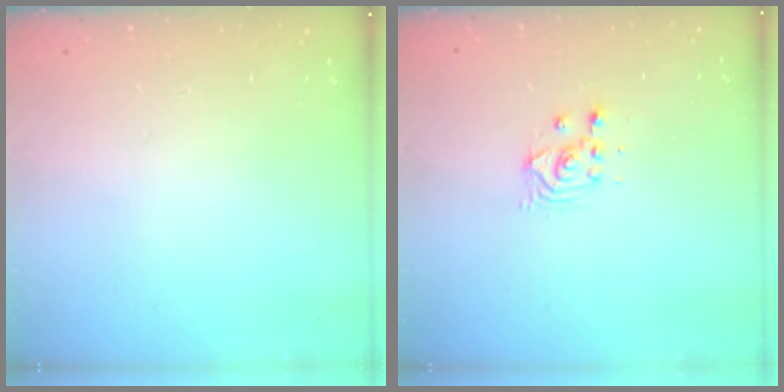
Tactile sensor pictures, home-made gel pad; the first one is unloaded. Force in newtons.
{"total": 2.9, "press": 2.9, "slide": 0.1}